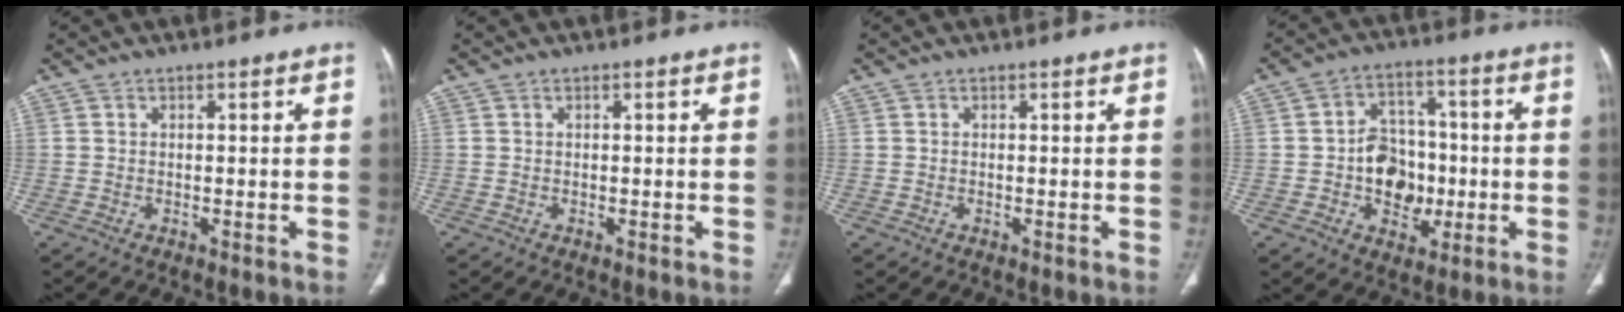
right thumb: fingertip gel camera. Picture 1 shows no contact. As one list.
[{"total": 0.0}, {"total": 0.0}, {"total": 11.1, "force": [-1.7, 8.6, 6.8], "torque": [-0.060, 0.024, -0.024]}]